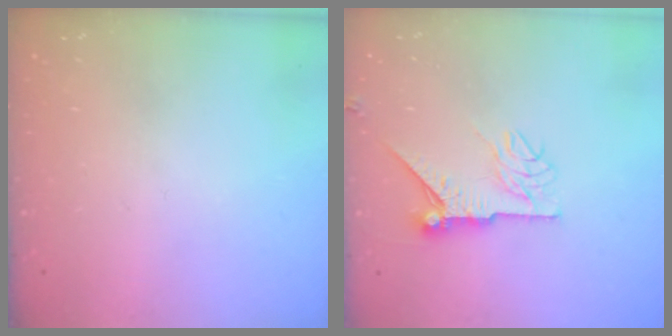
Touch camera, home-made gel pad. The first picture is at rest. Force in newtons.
{"total": 10.0, "press": 10.0, "slide": 1.0}